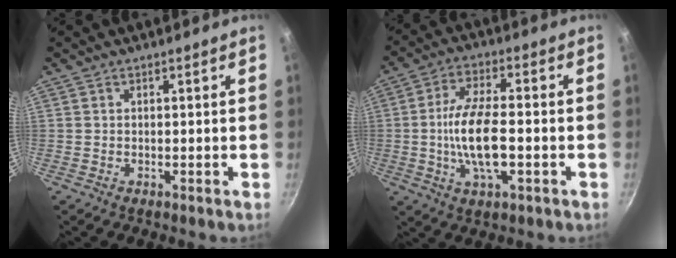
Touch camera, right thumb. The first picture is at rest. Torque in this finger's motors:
{"motor_torque": [1.86, 3.15, 2.14, -0.63, 0.79]}